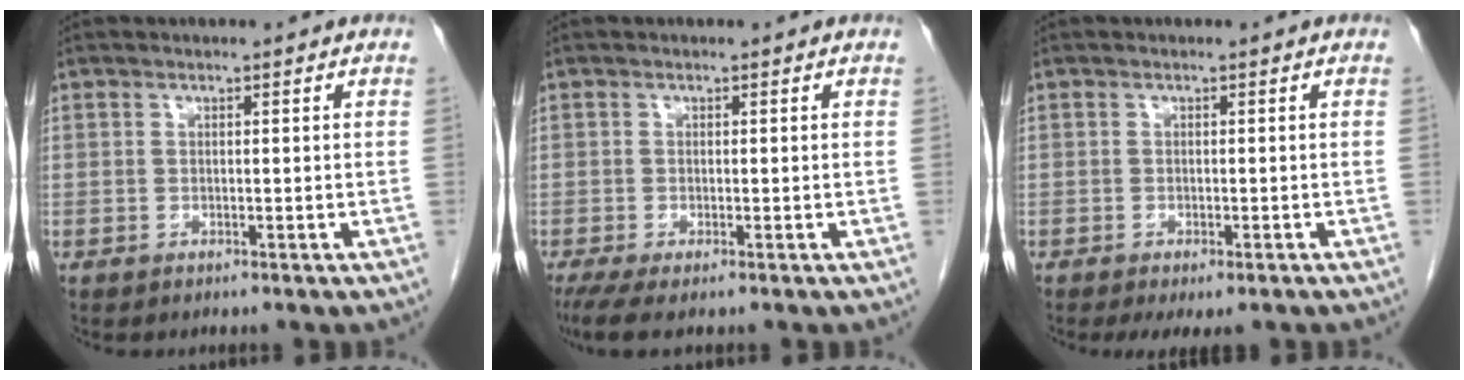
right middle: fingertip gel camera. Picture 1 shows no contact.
{"total": 3.3, "force": [-2.2, 0.6, 2.5], "torque": [-0.047, -0.012, -0.039]}
{"total": 4.2, "force": [-3.1, 1.3, 2.5], "torque": [-0.033, -0.011, -0.041]}